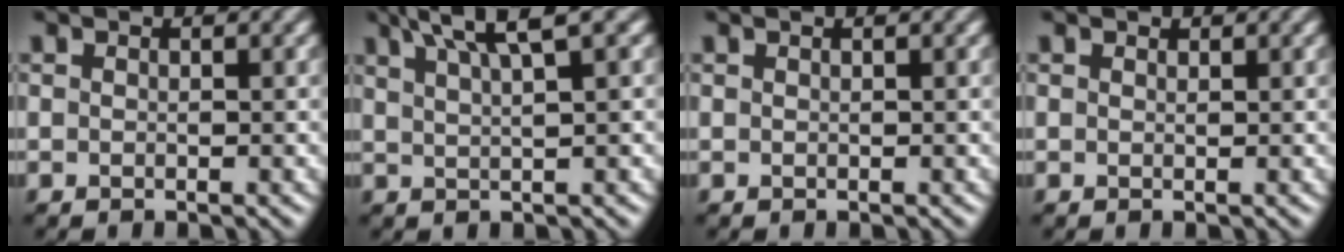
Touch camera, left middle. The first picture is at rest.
{"total": 4.9, "force": [3.2, 0.6, 3.6], "torque": [-0.057, 0.022, 0.052]}
{"total": 0.7, "force": [0.6, 0.1, 0.4], "torque": [-0.002, 0.001, 0.002]}
{"total": 0.6, "force": [0.6, 0.0, 0.0], "torque": [-0.003, -0.002, 0.008]}